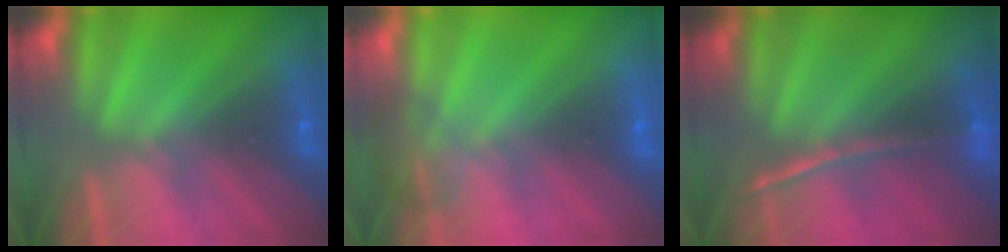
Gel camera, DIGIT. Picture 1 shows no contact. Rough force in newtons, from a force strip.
{"total": 3.8}
{"total": 1.5}